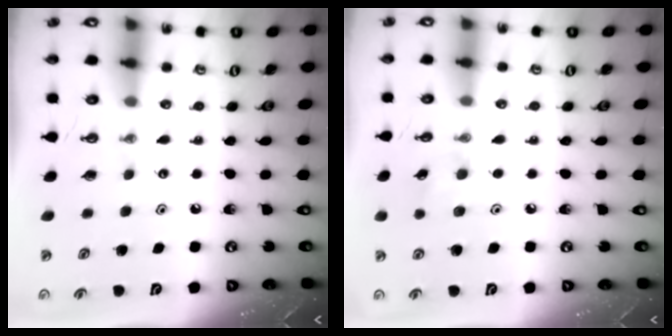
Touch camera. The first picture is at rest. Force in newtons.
{"total": 5.6, "press": 5.3, "slide": 1.9}